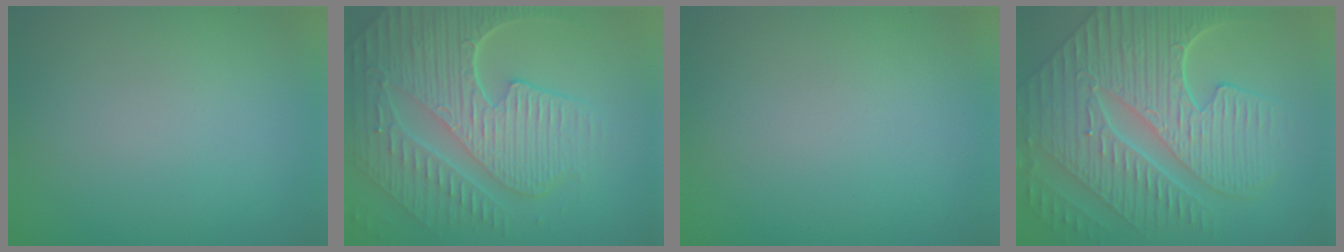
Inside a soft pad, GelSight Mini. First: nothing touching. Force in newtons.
{"total": 9.3, "press": 6.3, "slide": 6.9}
{"total": 0.0}
{"total": 10.6, "press": 7.3, "slide": 7.7}